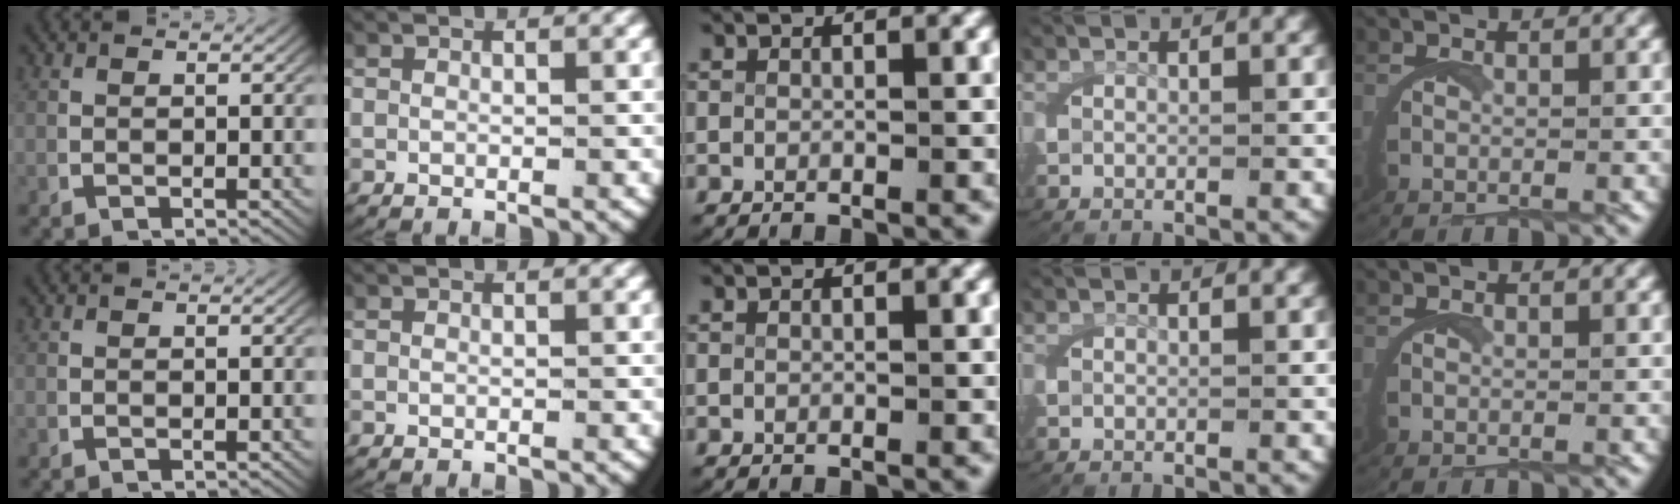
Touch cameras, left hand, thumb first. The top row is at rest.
{}